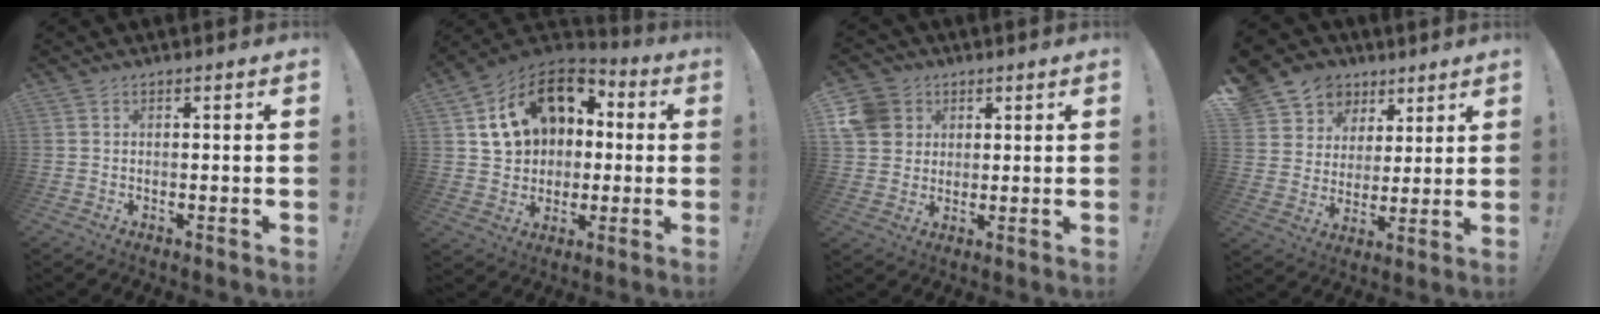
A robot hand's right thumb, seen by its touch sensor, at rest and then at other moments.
{"total": 18.3, "force": [5.9, 13.9, 10.2], "torque": [-0.157, -0.011, 0.124]}
{"total": 9.1, "force": [3.0, 8.0, 3.0], "torque": [-0.062, -0.011, 0.062]}
{"total": 10.7, "force": [5.8, 8.8, 1.8], "torque": [-0.035, -0.043, 0.126]}